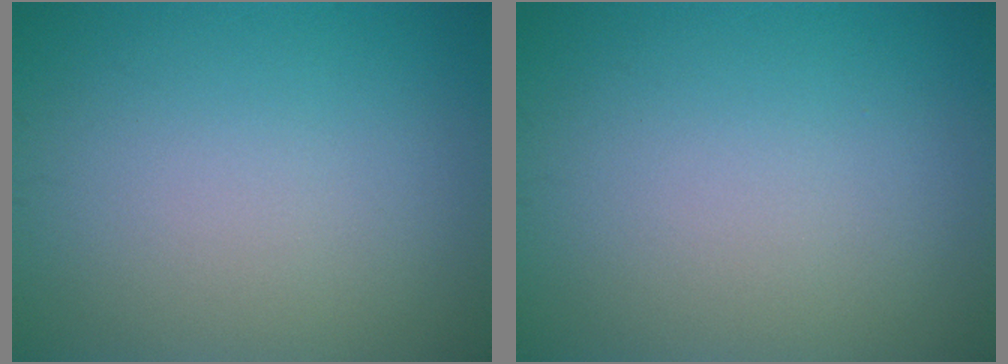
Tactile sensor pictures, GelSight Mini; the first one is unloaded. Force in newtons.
{"total": 0.0}